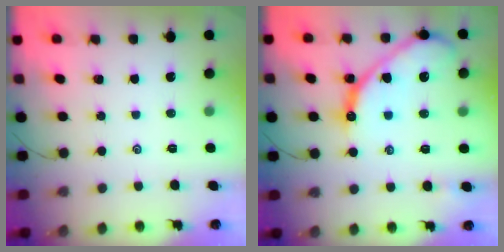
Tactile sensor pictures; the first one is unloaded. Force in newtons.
{"total": 14.2, "press": 14.2, "slide": 1.2}